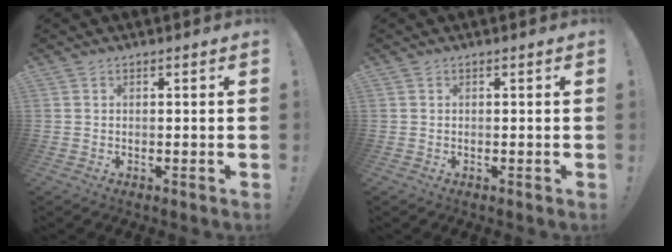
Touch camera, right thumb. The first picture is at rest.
{"total": 0.0}